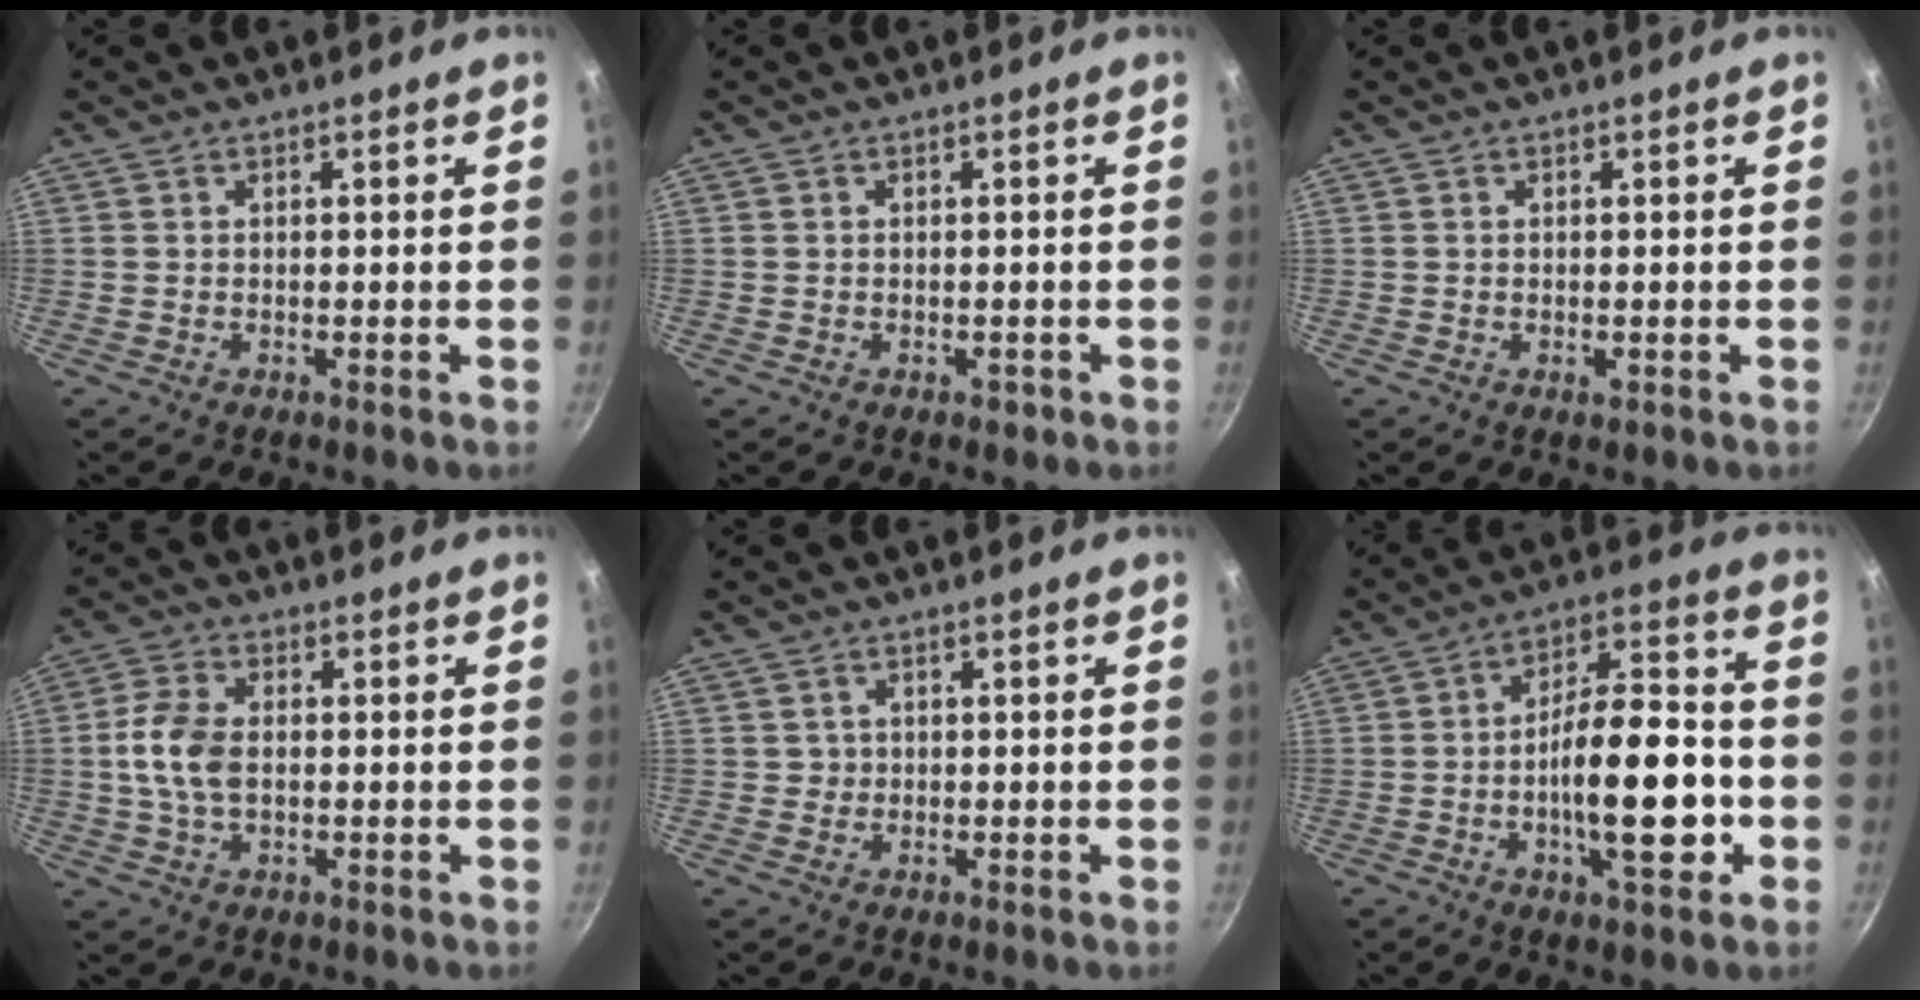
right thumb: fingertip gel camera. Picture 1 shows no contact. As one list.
[{"total": 1.1, "force": [-0.5, 0.8, 0.6], "torque": [-0.005, 0.002, -0.006]}, {"total": 0.9, "force": [-0.2, 0.4, 0.8], "torque": [-0.011, -0.001, -0.004]}, {"total": 8.1, "force": [-0.1, 5.2, 6.3], "torque": [-0.122, 0.015, -0.007]}, {"total": 1.1, "force": [0.2, 1.1, 0.1], "torque": [0.009, 0.003, 0.002]}, {"total": 17.1, "force": [-4.1, 6.7, 15.2], "torque": [-0.210, 0.042, -0.069]}]